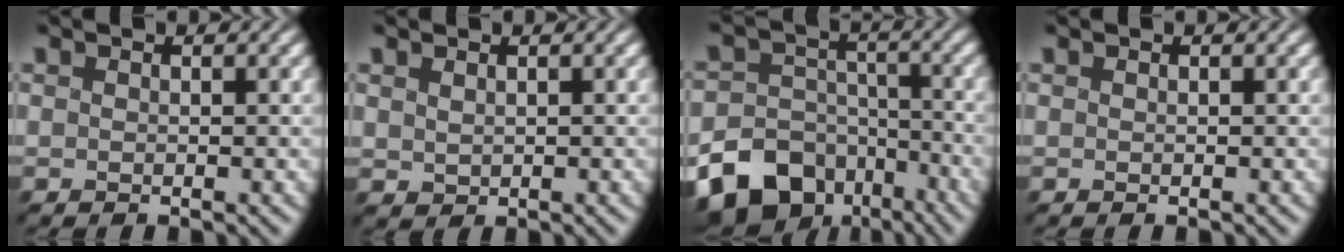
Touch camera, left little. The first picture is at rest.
{"total": 0.9, "force": [0.5, 0.6, 0.3], "torque": [-0.008, -0.001, 0.014]}
{"total": 15.4, "force": [-9.8, 10.8, 5.1], "torque": [-0.080, -0.054, -0.181]}
{"total": 0.0}